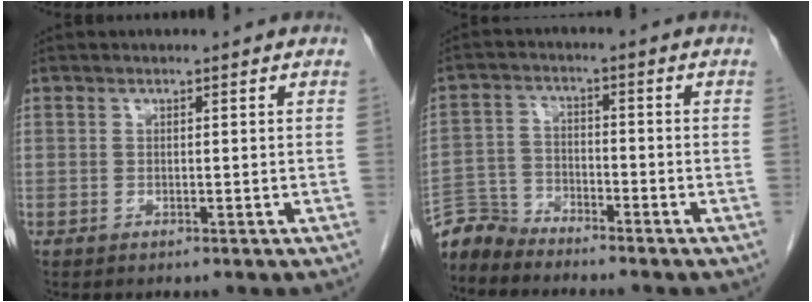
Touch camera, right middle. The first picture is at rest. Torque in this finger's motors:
{"motor_torque": [0.01, 0.00, -0.03, -0.04]}